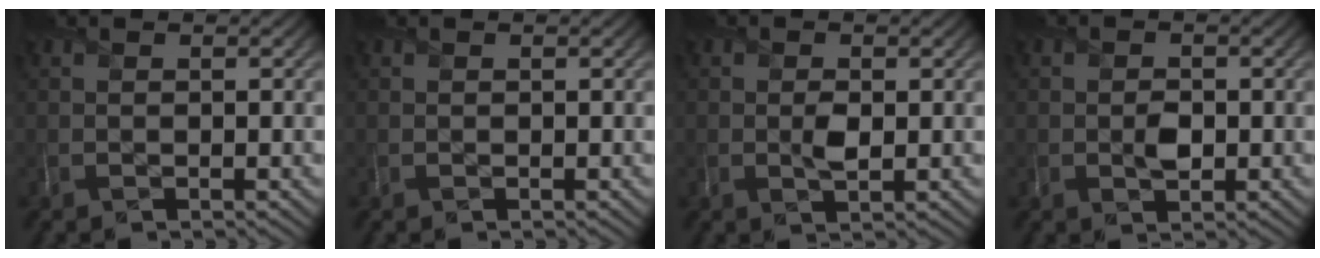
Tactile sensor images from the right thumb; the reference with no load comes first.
{"total": 0.0}
{"total": 2.1, "force": [-0.2, 1.4, 1.6], "torque": [-0.031, -0.005, -0.004]}
{"total": 2.3, "force": [-0.4, 1.8, 1.4], "torque": [-0.027, -0.006, -0.009]}